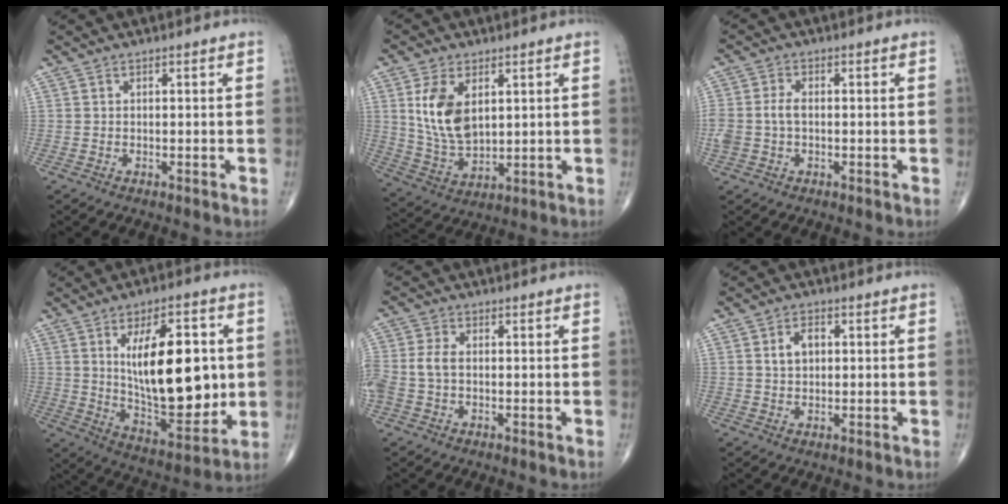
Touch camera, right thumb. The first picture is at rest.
{"total": 11.3, "force": [3.2, 6.6, 8.6], "torque": [-0.157, -0.017, 0.073]}
{"total": 4.8, "force": [-0.4, 3.1, 3.7], "torque": [-0.096, 0.015, -0.008]}
{"total": 22.1, "force": [2.7, 10.2, 19.4], "torque": [-0.266, -0.025, 0.056]}
{"total": 5.5, "force": [-0.5, 3.6, 4.1], "torque": [-0.106, 0.014, -0.013]}
{"total": 4.1, "force": [0.8, 2.8, 2.9], "torque": [-0.045, 0.005, 0.014]}